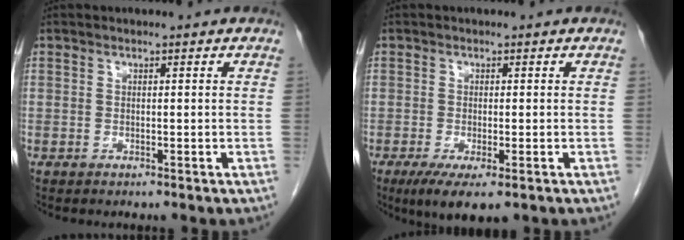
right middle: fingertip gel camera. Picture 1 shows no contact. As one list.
[{"total": 5.9, "force": [-3.4, 1.4, 4.6], "torque": [-0.071, -0.018, -0.055]}]